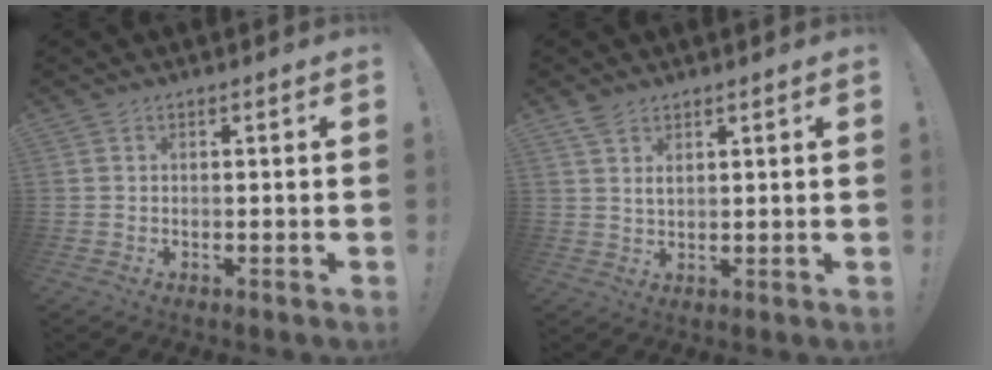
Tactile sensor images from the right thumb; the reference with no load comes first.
{"total": 3.1, "force": [2.2, 1.2, 1.9], "torque": [-0.038, -0.009, 0.040]}